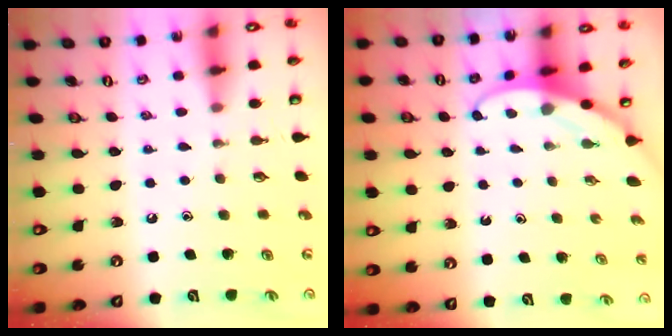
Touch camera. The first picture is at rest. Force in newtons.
{"total": 3.8, "press": 3.8, "slide": 0.3}